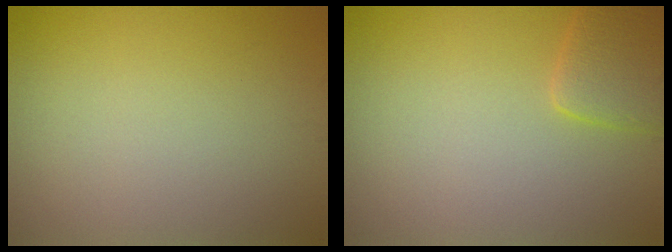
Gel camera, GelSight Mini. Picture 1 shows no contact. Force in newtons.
{"total": 2.8, "press": 2.8, "slide": 0.2}